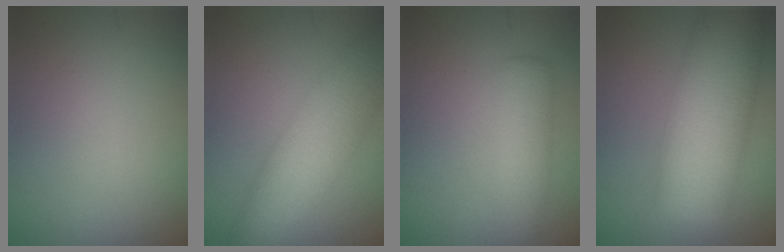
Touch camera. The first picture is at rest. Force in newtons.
{"total": 7.8, "press": 7.8, "slide": 0.5}
{"total": 3.4, "press": 3.4, "slide": 0.1}
{"total": 11.1, "press": 11.1, "slide": 0.7}